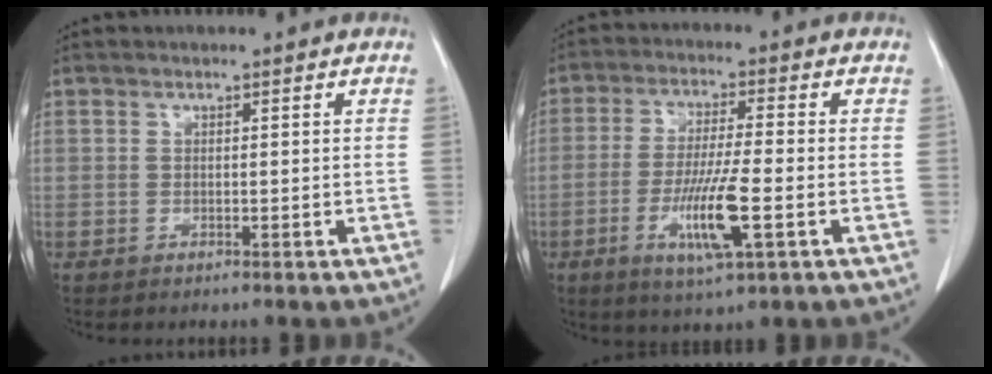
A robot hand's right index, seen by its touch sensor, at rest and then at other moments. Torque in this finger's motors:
{"motor_torque": [1.64, -0.50, 0.76, 0.13]}